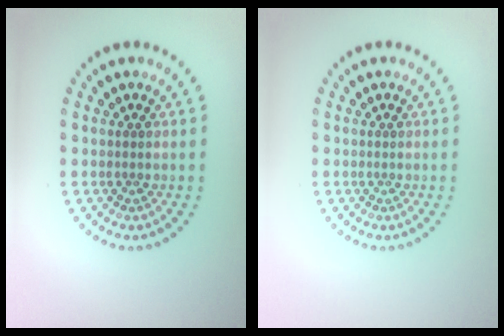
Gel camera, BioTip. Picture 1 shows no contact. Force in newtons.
{"total": 0.0}